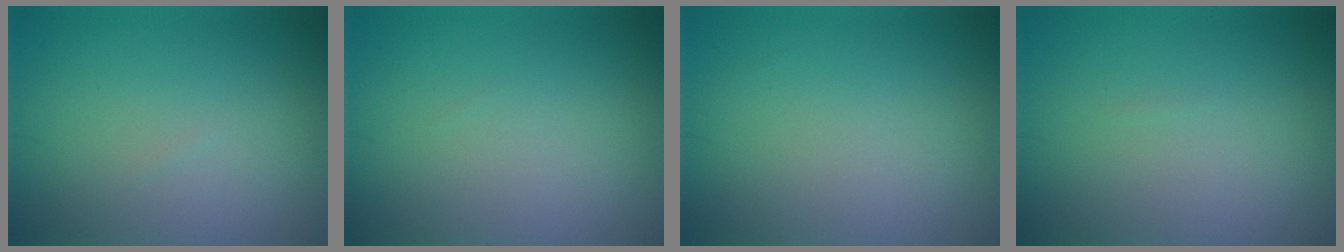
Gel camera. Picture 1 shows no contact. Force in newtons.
{"total": 0.0}
{"total": 0.0}
{"total": 0.0}